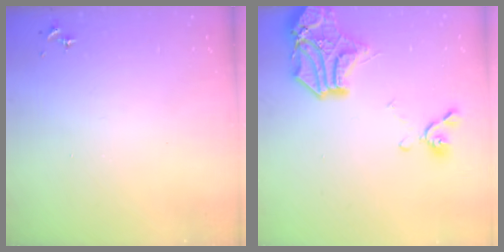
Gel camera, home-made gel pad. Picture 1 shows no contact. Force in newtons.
{"total": 17.6, "press": 17.6, "slide": 1.5}